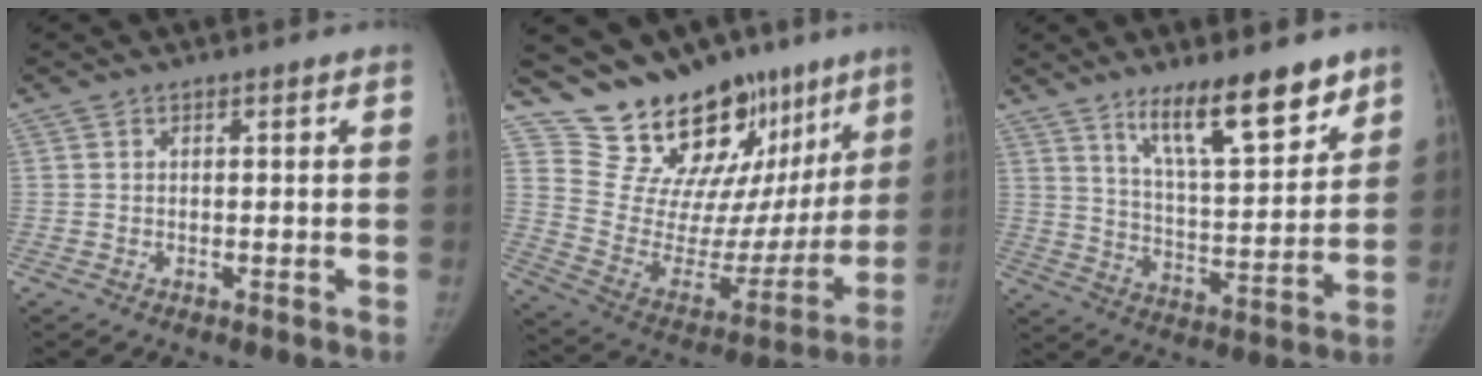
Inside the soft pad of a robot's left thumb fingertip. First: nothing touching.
{"total": 25.5, "force": [19.0, 11.9, 12.0], "torque": [-0.140, -0.097, 0.296]}
{"total": 15.3, "force": [10.7, 4.1, 10.2], "torque": [-0.132, -0.073, 0.183]}